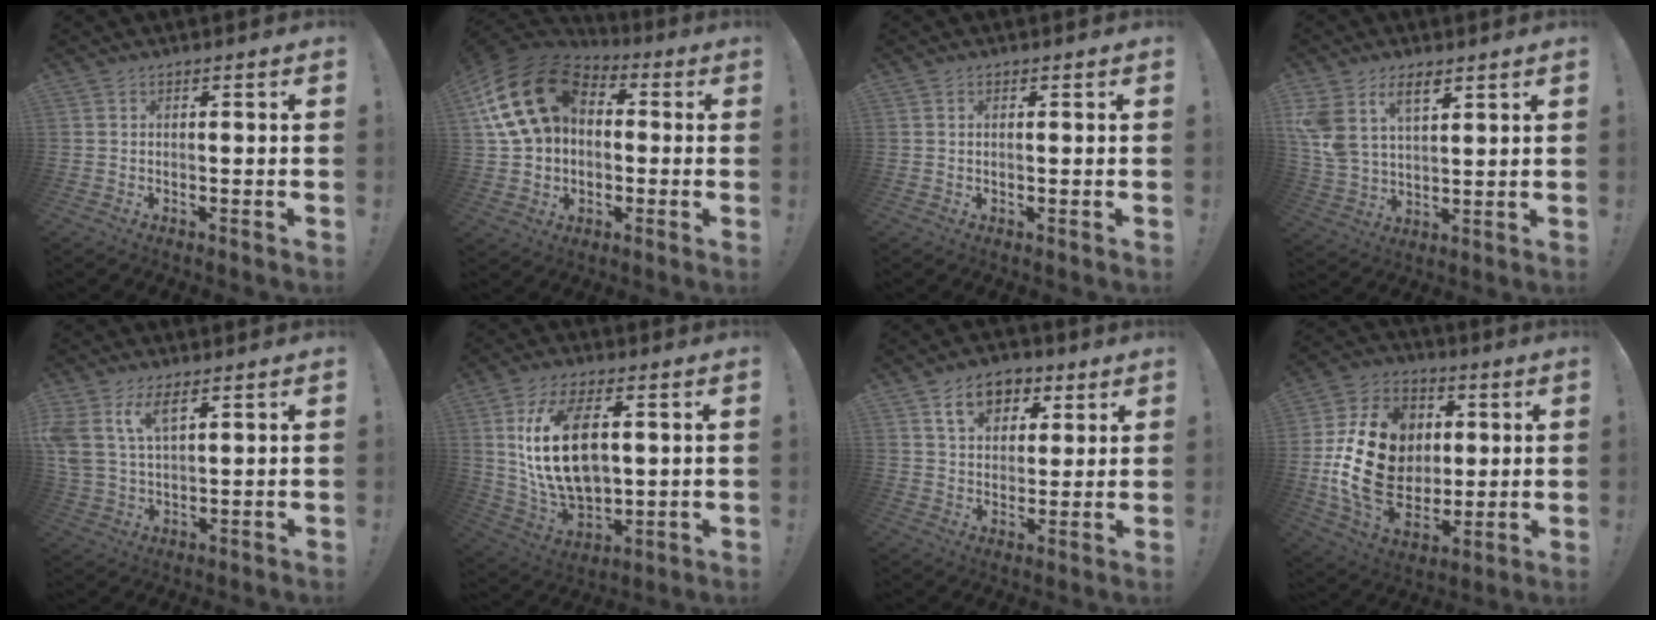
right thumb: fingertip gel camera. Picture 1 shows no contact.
{"total": 21.0, "force": [5.6, 14.8, 13.9], "torque": [-0.246, -0.003, 0.116]}
{"total": 0.7, "force": [0.3, 0.2, 0.5], "torque": [-0.008, 0.001, 0.005]}
{"total": 10.9, "force": [6.5, 6.3, 6.0], "torque": [-0.123, -0.033, 0.123]}
{"total": 8.8, "force": [5.2, 4.3, 5.8], "torque": [-0.128, -0.016, 0.098]}
{"total": 19.4, "force": [4.1, 11.4, 15.1], "torque": [-0.287, -0.011, 0.070]}
{"total": 11.4, "force": [6.0, 7.9, 5.5], "torque": [-0.083, -0.017, 0.114]}
{"total": 23.9, "force": [1.7, 18.1, 15.5], "torque": [-0.292, -0.001, 0.056]}